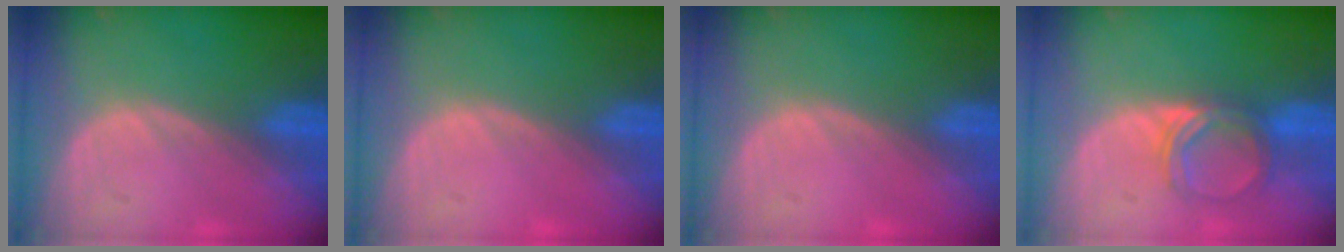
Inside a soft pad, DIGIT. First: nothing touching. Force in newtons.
{"total": 0.5, "press": 0.0, "slide": 0.5}
{"total": 0.5, "press": 0.0, "slide": 0.5}
{"total": 5.0, "press": 4.6, "slide": 2.1}